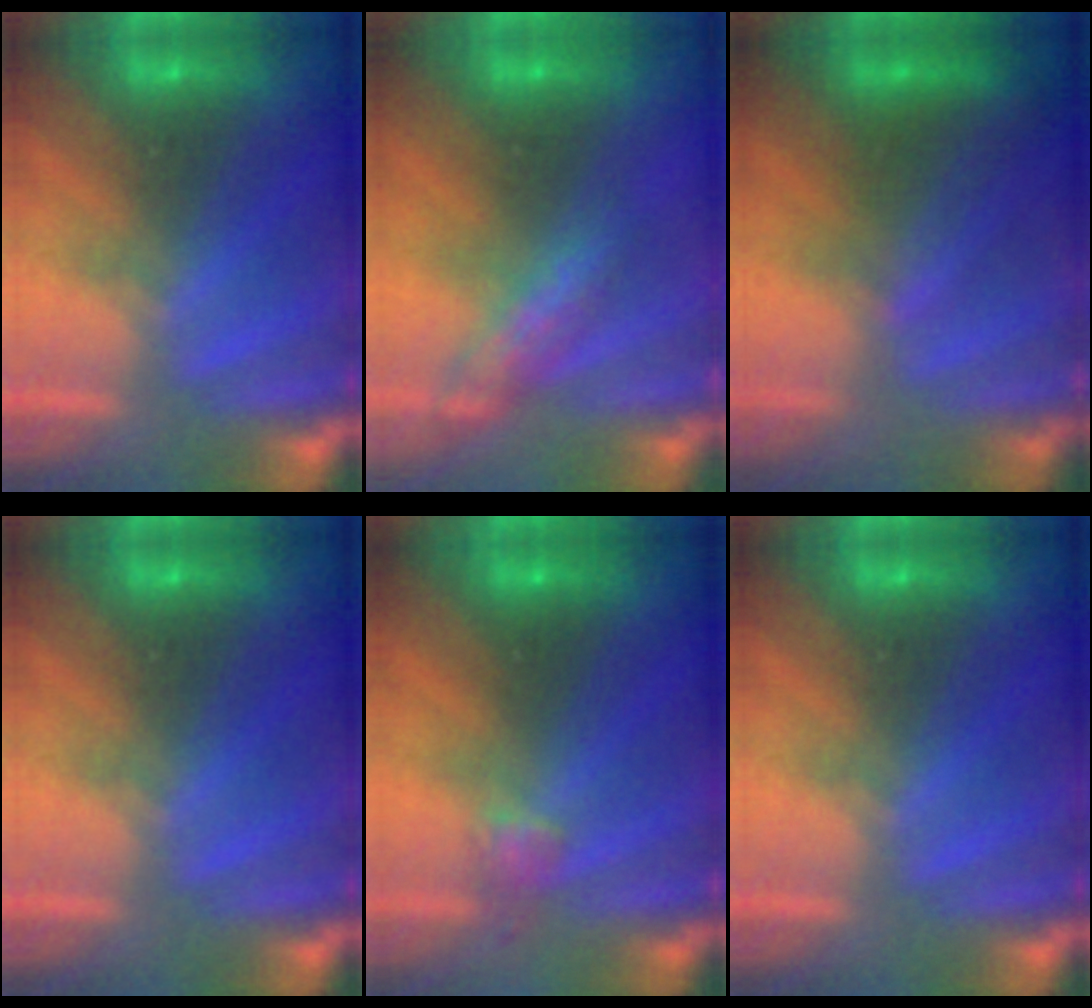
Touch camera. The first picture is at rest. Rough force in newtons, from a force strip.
{"total": 2.7}
{"total": 2.4}
{"total": 0.0}
{"total": 3.0}
{"total": 0.0}